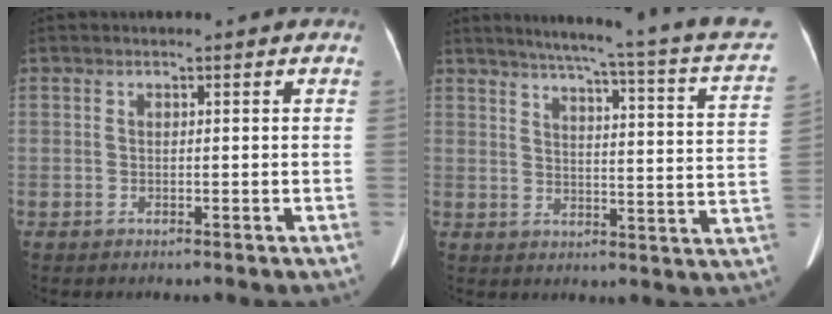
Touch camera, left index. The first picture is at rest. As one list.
[{"total": 23.0, "force": [19.3, -0.1, 12.4], "torque": [-0.175, -0.042, 0.224]}]